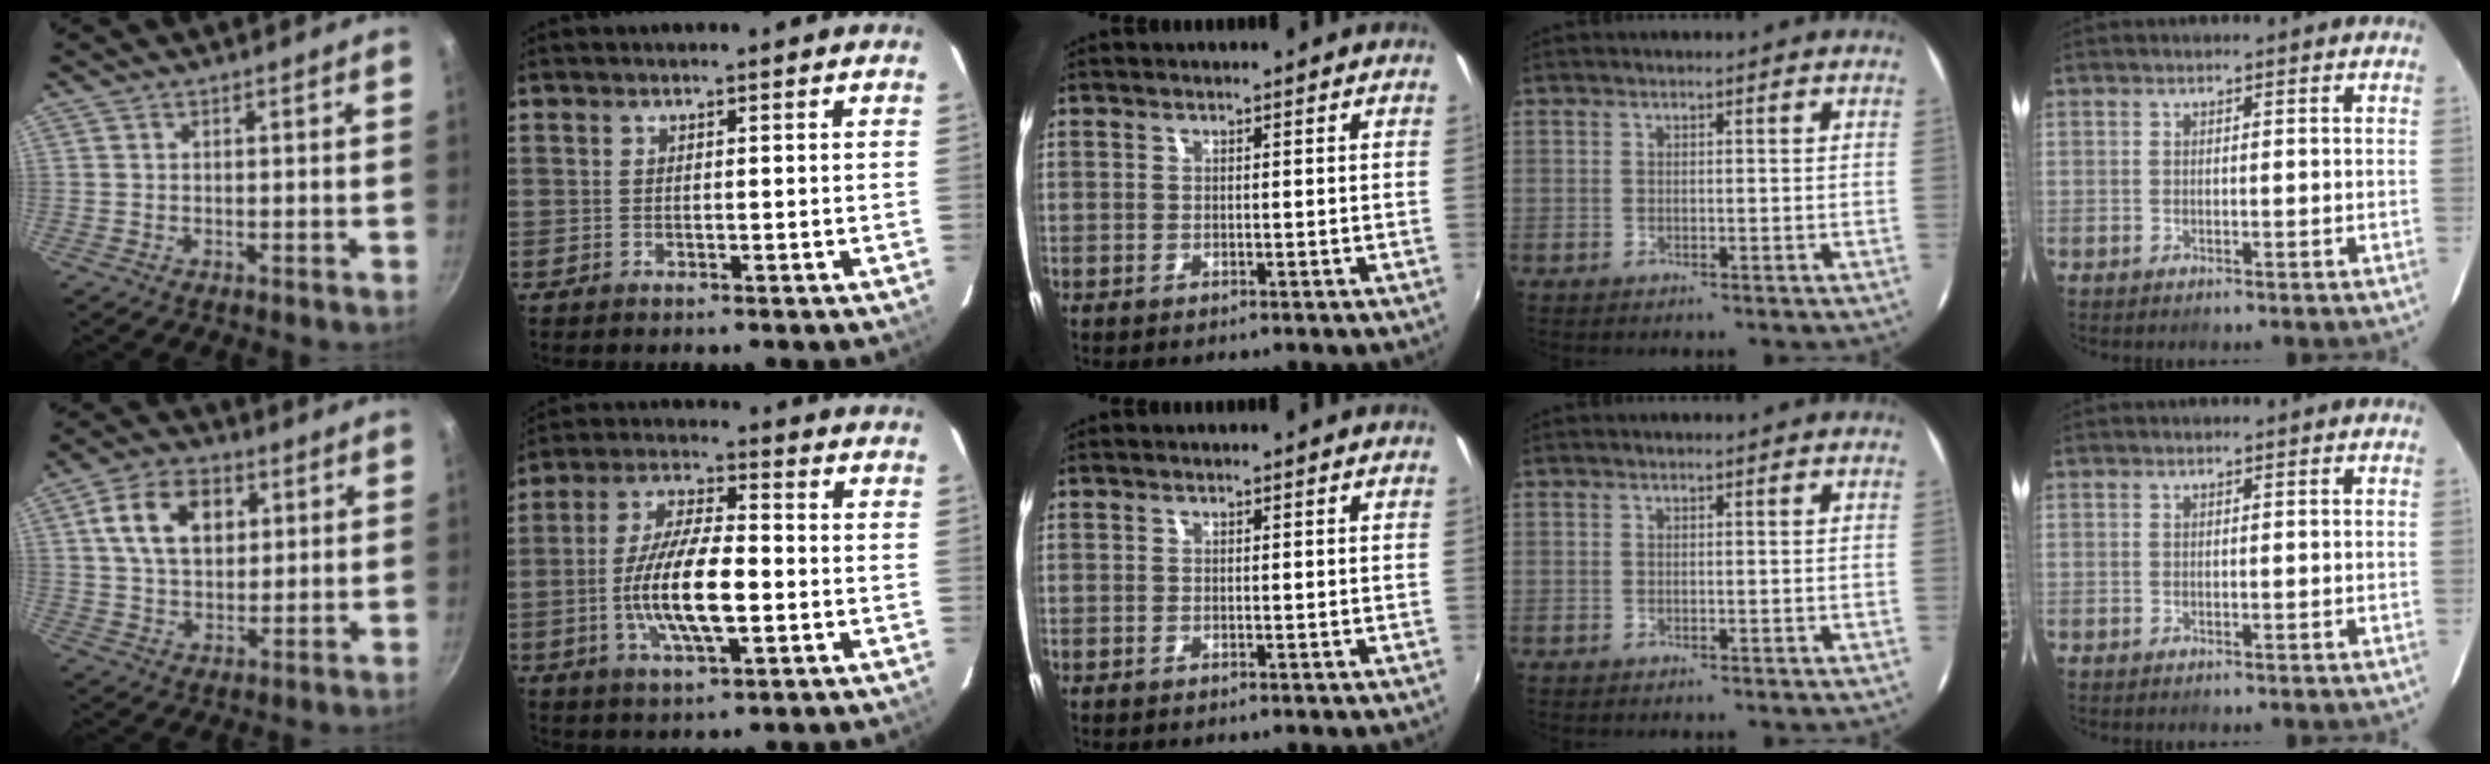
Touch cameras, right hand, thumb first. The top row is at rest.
{"thumb": {"total": 12.7, "force": [3.7, 8.6, 8.5], "torque": [-0.125, 0.004, 0.058]}, "index": {"total": 13.2, "force": [-2.7, 3.9, 12.3], "torque": [-0.245, -0.002, -0.048]}}